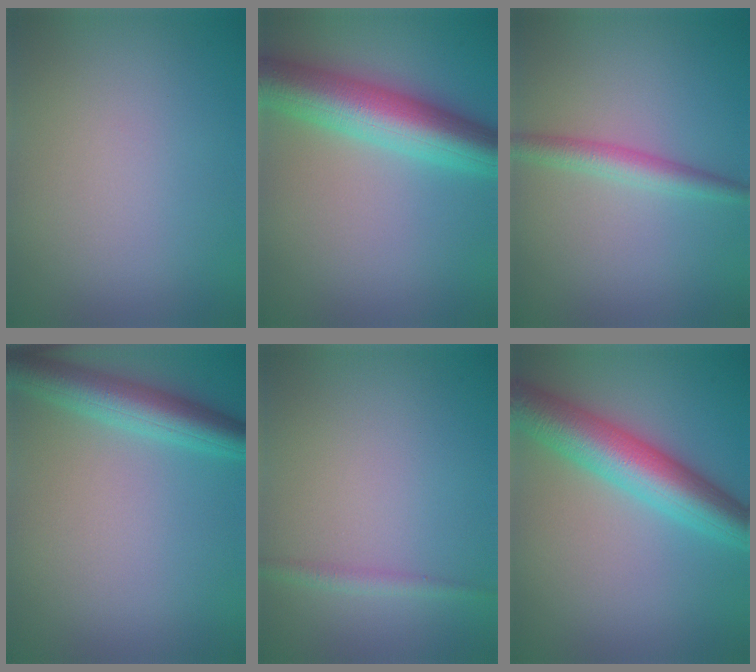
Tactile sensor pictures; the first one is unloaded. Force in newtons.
{"total": 8.6, "press": 8.6, "slide": 0.2}
{"total": 2.7, "press": 2.7, "slide": 0.0}
{"total": 5.2, "press": 5.2, "slide": 0.2}
{"total": 1.3, "press": 1.3, "slide": 0.0}
{"total": 7.8, "press": 7.8, "slide": 0.1}